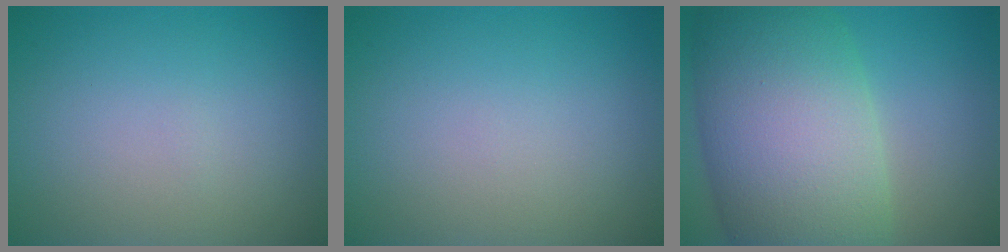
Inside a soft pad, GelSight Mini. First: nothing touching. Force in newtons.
{"total": 0.0}
{"total": 13.7, "press": 13.7, "slide": 0.4}